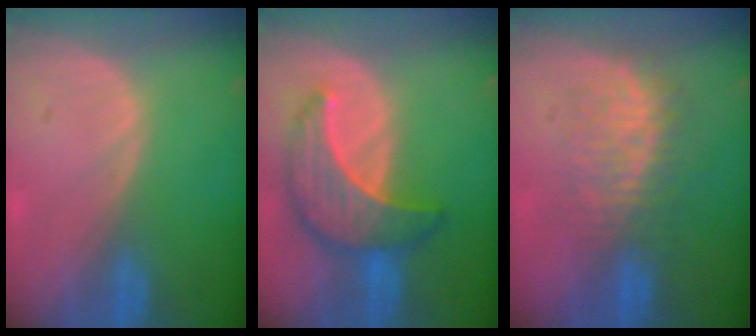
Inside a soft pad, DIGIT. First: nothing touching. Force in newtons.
{"total": 8.8, "press": 8.7, "slide": 0.6}
{"total": 7.7, "press": 7.4, "slide": 1.9}